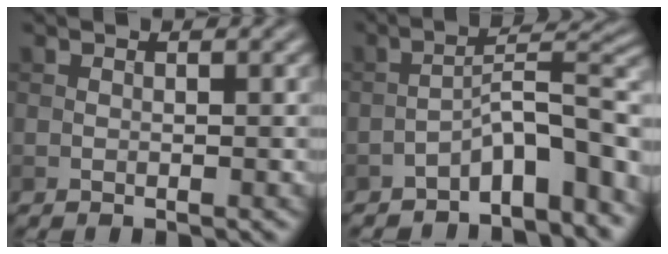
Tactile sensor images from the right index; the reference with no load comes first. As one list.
[{"total": 7.7, "force": [-4.9, 2.5, 5.4], "torque": [-0.062, 0.018, -0.085]}]